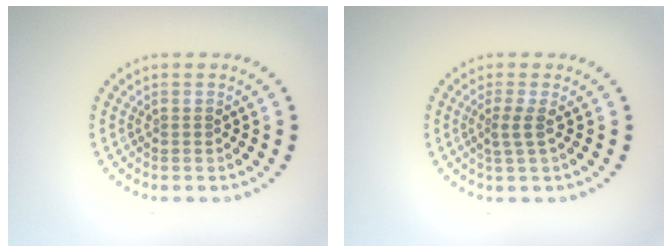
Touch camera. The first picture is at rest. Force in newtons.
{"total": 1.7, "press": 1.2, "slide": 1.2}